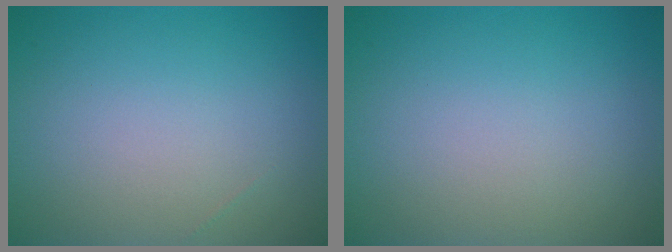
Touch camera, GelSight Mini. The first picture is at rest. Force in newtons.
{"total": 0.0}